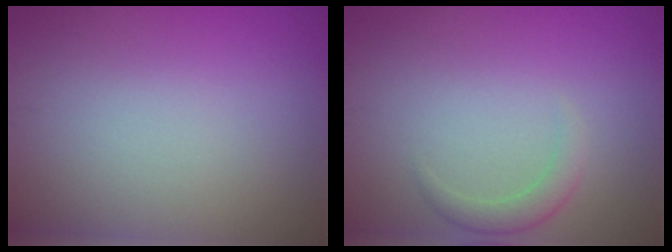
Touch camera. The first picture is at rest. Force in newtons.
{"total": 1.9, "press": 1.9, "slide": 0.0}